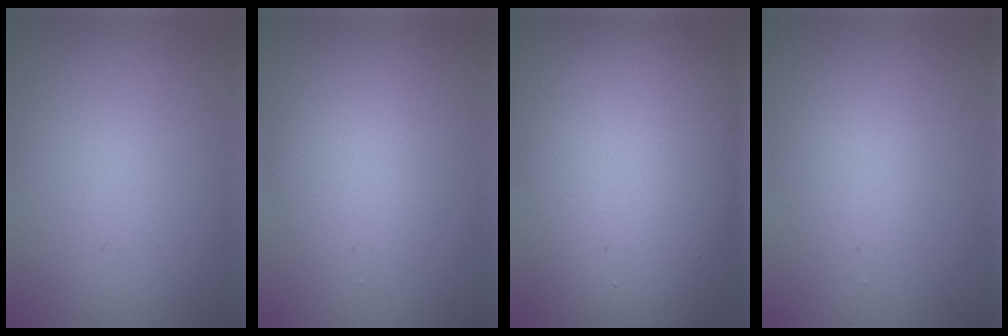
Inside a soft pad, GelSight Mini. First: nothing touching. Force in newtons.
{"total": 2.7, "press": 2.7, "slide": 0.2}
{"total": 17.8, "press": 17.8, "slide": 1.3}
{"total": 1.7, "press": 1.7, "slide": 0.1}